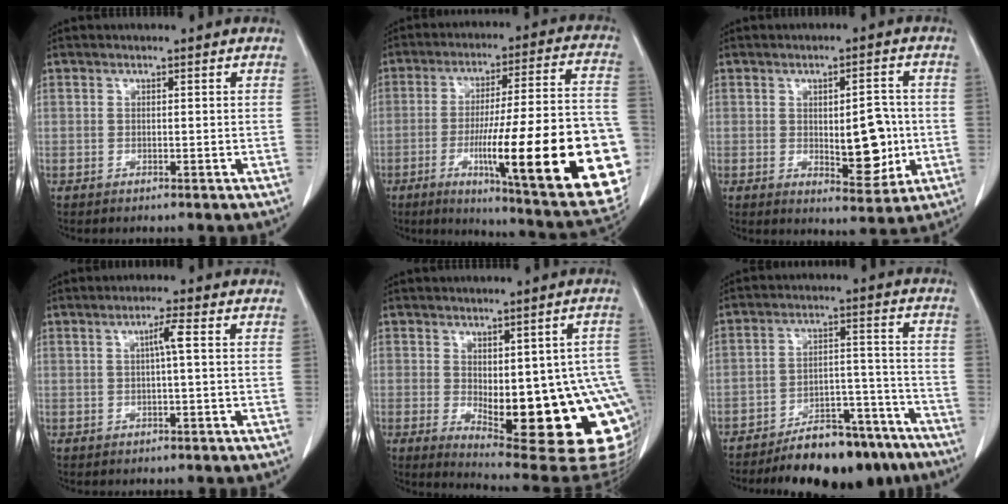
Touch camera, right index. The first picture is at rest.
{"total": 29.5, "force": [-8.5, 3.0, 28.1], "torque": [-0.324, -0.012, -0.124]}
{"total": 8.3, "force": [-0.6, 3.2, 7.6], "torque": [-0.101, -0.004, 0.001]}
{"total": 2.6, "force": [0.5, -0.3, 2.6], "torque": [-0.046, 0.003, 0.008]}
{"total": 20.0, "force": [-4.5, 6.6, 18.3], "torque": [-0.158, 0.004, -0.037]}
{"total": 15.6, "force": [-13.2, 5.4, 6.4], "torque": [-0.066, 0.038, -0.190]}